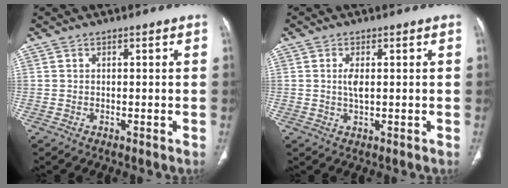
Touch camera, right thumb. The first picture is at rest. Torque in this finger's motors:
{"motor_torque": [1.37, 1.31, 0.52, -0.27, 0.03]}